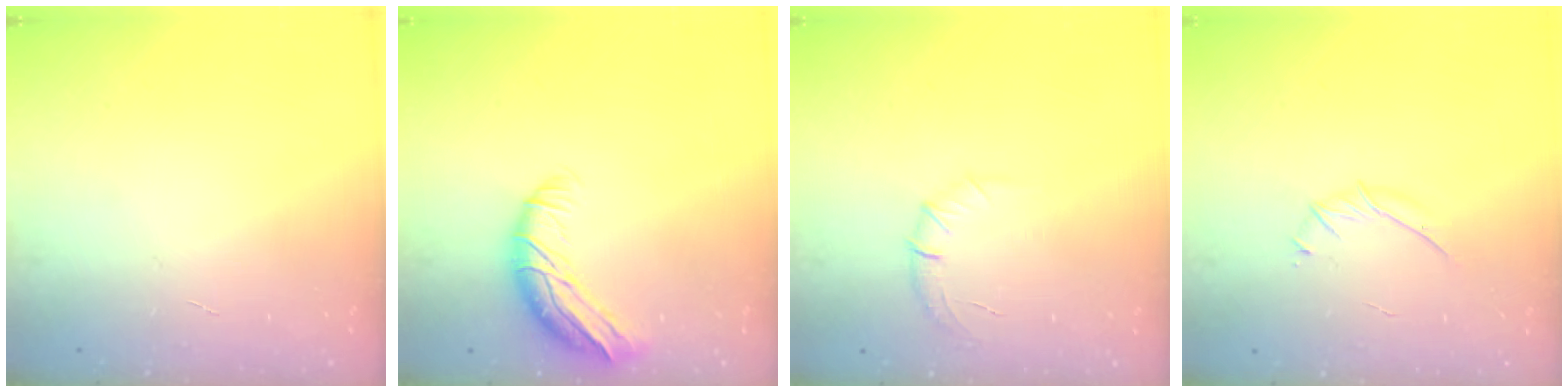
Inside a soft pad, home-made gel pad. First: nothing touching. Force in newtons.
{"total": 10.2, "press": 9.9, "slide": 2.5}
{"total": 5.7, "press": 5.5, "slide": 1.7}
{"total": 3.7, "press": 3.5, "slide": 0.9}